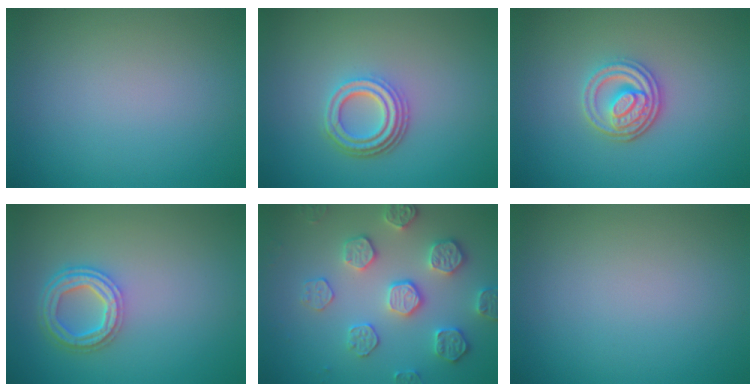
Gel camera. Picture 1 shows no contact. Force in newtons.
{"total": 4.0, "press": 3.0, "slide": 2.6}
{"total": 3.6, "press": 3.1, "slide": 1.9}
{"total": 4.2, "press": 3.3, "slide": 2.7}
{"total": 4.5, "press": 4.4, "slide": 0.8}
{"total": 0.0}